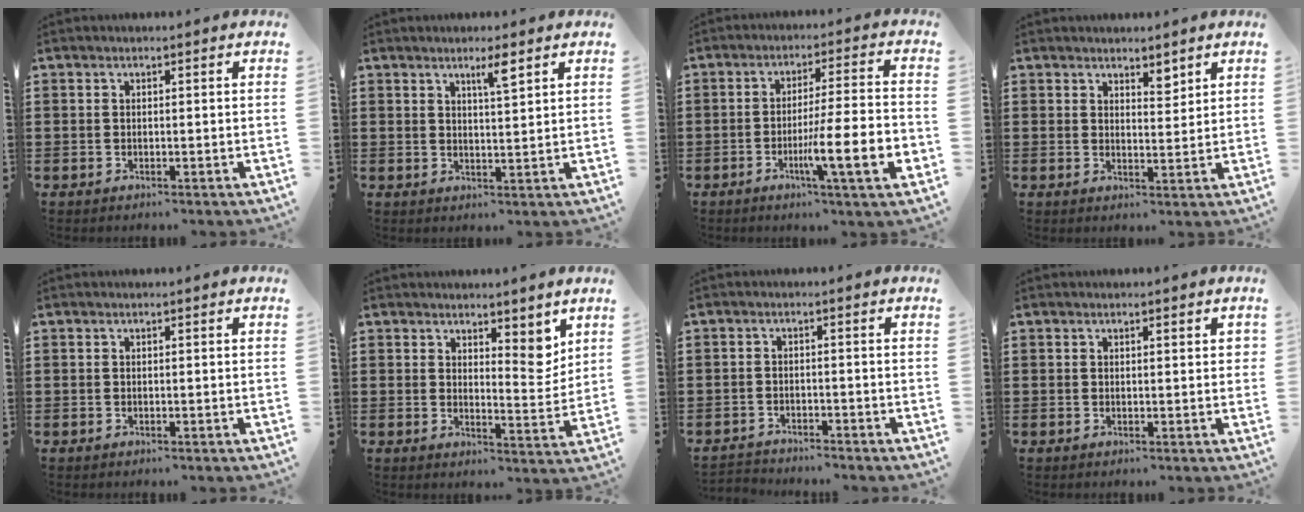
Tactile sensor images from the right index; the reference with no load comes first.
{"total": 3.2, "force": [2.1, 0.3, 2.4], "torque": [-0.034, -0.005, 0.031]}
{"total": 11.1, "force": [-3.8, 0.7, 10.5], "torque": [-0.185, -0.011, -0.068]}
{"total": 2.7, "force": [2.4, 1.0, 0.7], "torque": [-0.011, 0.001, 0.044]}
{"total": 0.0}
{"total": 5.2, "force": [4.1, 2.2, 2.5], "torque": [-0.034, -0.016, 0.070]}
{"total": 2.3, "force": [-2.3, 0.2, -0.3], "torque": [-0.003, 0.002, -0.052]}
{"total": 0.6, "force": [0.3, 0.3, 0.4], "torque": [-0.008, 0.004, 0.005]}